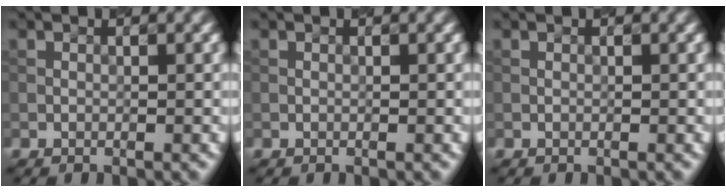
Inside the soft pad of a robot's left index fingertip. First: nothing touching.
{"total": 0.0}
{"total": 0.0}